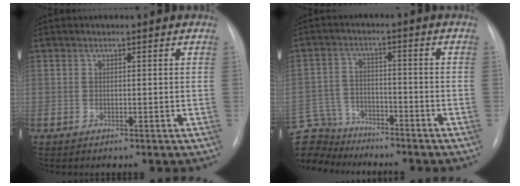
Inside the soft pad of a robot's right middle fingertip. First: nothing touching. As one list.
[{"total": 12.4, "force": [-11.3, 4.8, 1.4], "torque": [-0.060, 0.019, -0.201]}]